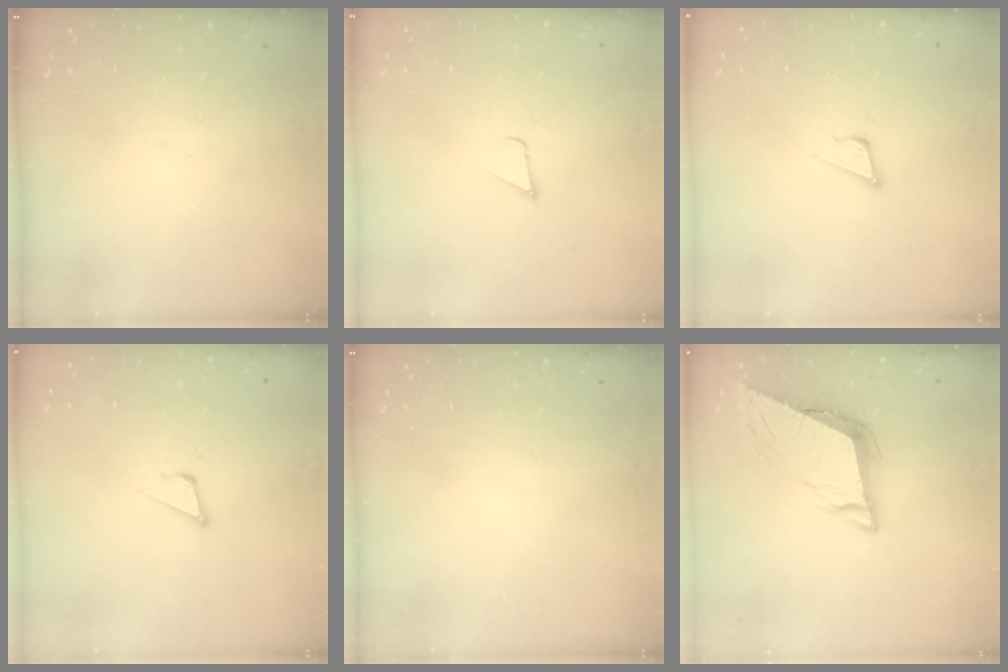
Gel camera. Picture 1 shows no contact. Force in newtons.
{"total": 1.8, "press": 1.7, "slide": 0.1}
{"total": 6.1, "press": 5.5, "slide": 2.7}
{"total": 3.8, "press": 3.7, "slide": 0.8}
{"total": 0.0}
{"total": 9.8, "press": 9.3, "slide": 3.1}